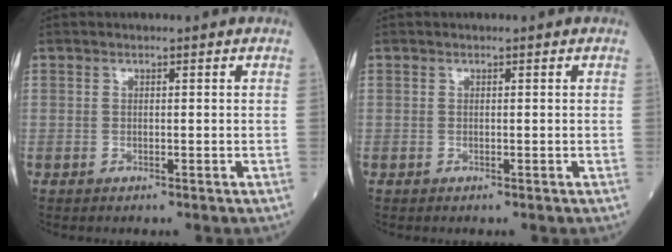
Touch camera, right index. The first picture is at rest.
{"total": 0.0}